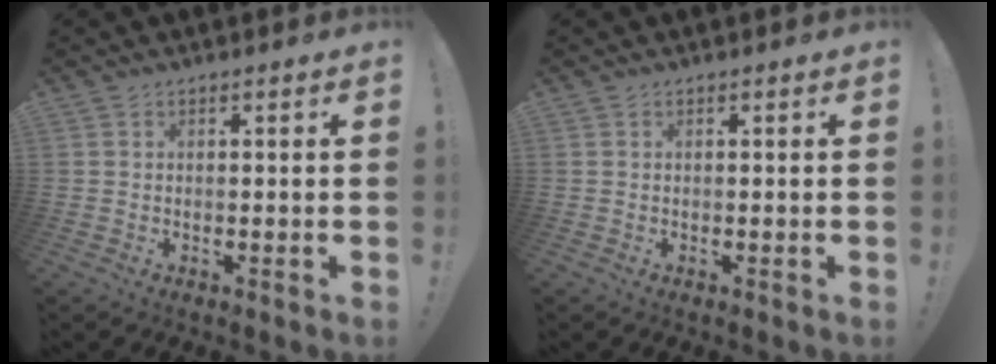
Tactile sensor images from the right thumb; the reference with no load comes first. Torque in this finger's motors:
{"motor_torque": [0.00, 0.03, 0.01, -0.02, 0.02]}